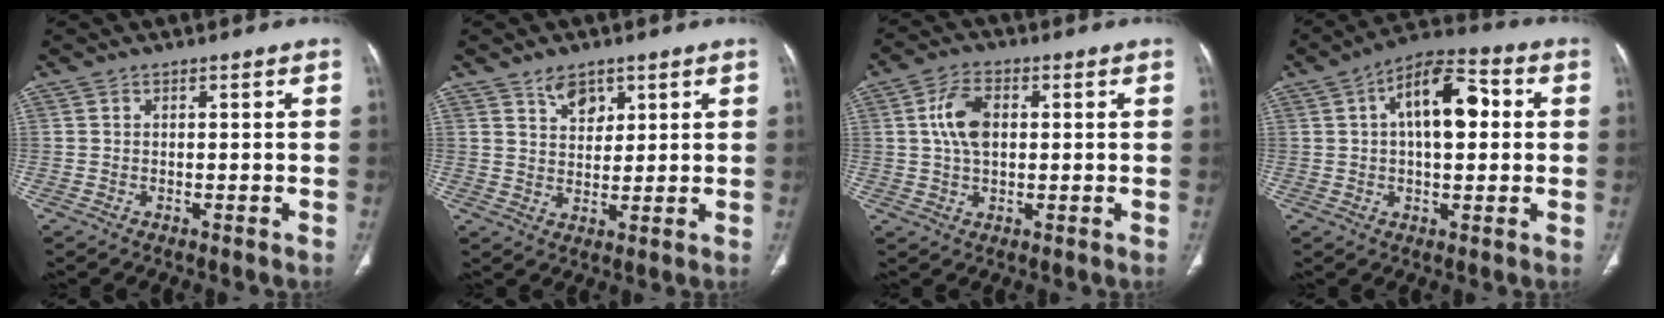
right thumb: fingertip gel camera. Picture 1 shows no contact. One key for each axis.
{"total": 4.9, "fx": 3.1, "fy": 3.0, "fz": 2.3, "tx": -0.017, "ty": -0.023, "tz": 0.057}
{"total": 7.2, "fx": 1.2, "fy": 4.3, "fz": 5.7, "tx": -0.107, "ty": 0.007, "tz": 0.021}
{"total": 13.1, "fx": 2.6, "fy": 6.5, "fz": 11.1, "tx": -0.160, "ty": 0.023, "tz": 0.033}